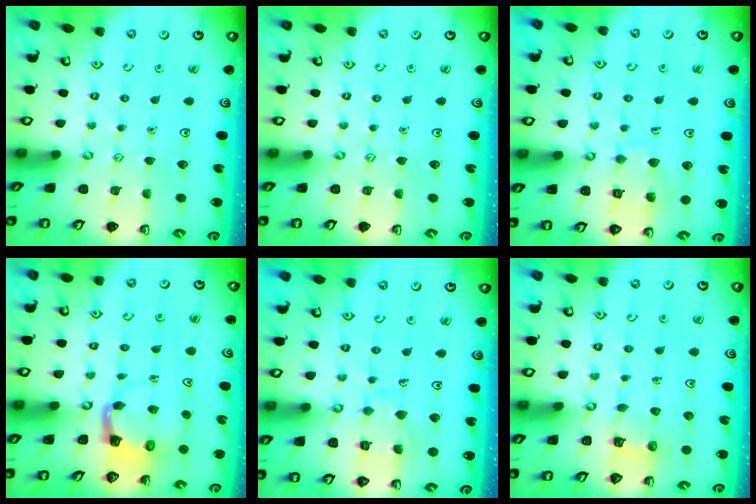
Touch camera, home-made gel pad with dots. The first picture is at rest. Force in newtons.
{"total": 0.0}
{"total": 9.0, "press": 9.0, "slide": 0.9}
{"total": 3.9, "press": 3.8, "slide": 0.7}
{"total": 9.2, "press": 9.2, "slide": 0.7}
{"total": 3.9, "press": 3.9, "slide": 0.3}